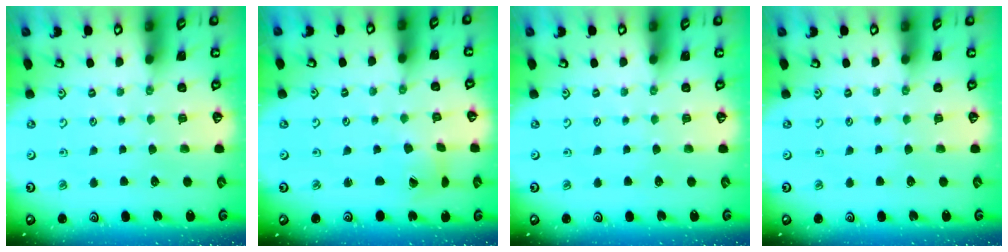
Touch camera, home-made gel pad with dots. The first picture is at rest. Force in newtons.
{"total": 1.4, "press": 1.4, "slide": 0.2}
{"total": 0.0}
{"total": 0.0}